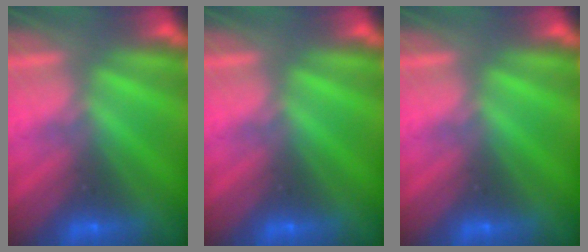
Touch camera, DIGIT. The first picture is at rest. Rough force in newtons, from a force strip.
{"total": 0.0}
{"total": 0.0}